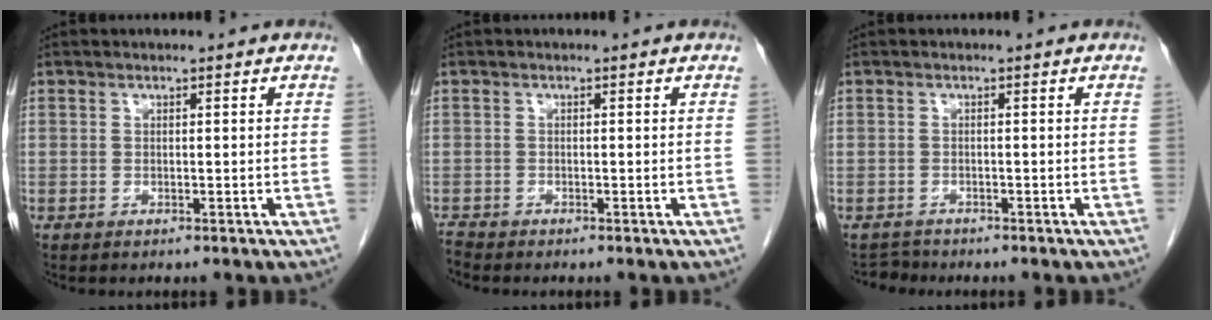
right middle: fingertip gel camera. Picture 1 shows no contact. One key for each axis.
{"total": 1.0, "fx": -0.9, "fy": -0.2, "fz": -0.1, "tx": -0.003, "ty": -0.007, "tz": -0.019}
{"total": 1.4, "fx": -1.3, "fy": 0.2, "fz": -0.5, "tx": 0.007, "ty": -0.007, "tz": -0.021}